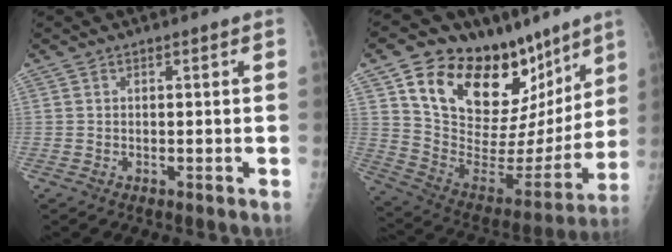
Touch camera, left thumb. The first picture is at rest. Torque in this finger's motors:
{"motor_torque": [1.21, 1.24, 1.36, -1.41, 0.14]}